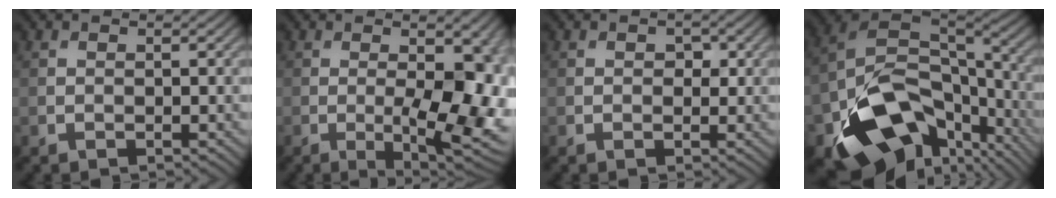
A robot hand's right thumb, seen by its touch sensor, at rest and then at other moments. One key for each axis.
{"total": 10.0, "fx": -1.4, "fy": 2.7, "fz": 9.5, "tx": -0.124, "ty": -0.013, "tz": -0.016}
{"total": 1.3, "fx": 0.2, "fy": 1.0, "fz": 0.7, "tx": -0.010, "ty": -0.006, "tz": 0.000}
{"total": 18.0, "fx": -8.5, "fy": 11.6, "fz": 10.8, "tx": -0.230, "ty": -0.050, "tz": -0.126}